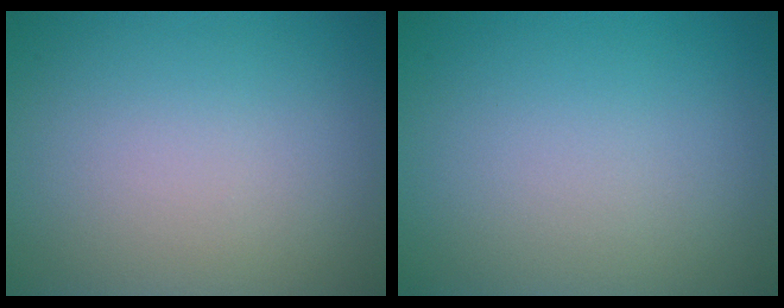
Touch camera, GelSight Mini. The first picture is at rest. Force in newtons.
{"total": 0.0}